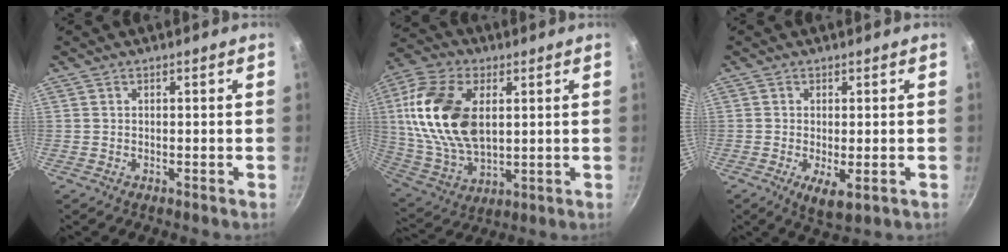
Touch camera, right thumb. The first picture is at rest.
{"total": 20.0, "force": [4.0, 12.0, 15.5], "torque": [-0.288, -0.007, 0.081]}
{"total": 4.8, "force": [-1.3, 1.7, 4.3], "torque": [-0.073, -0.014, -0.014]}